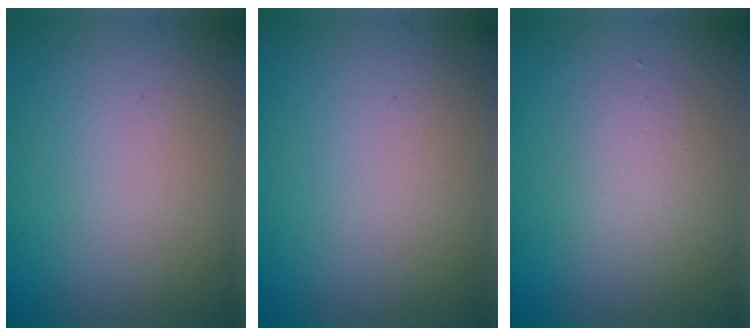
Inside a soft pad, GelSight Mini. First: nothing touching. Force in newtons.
{"total": 0.0}
{"total": 2.0, "press": 2.0, "slide": 0.1}